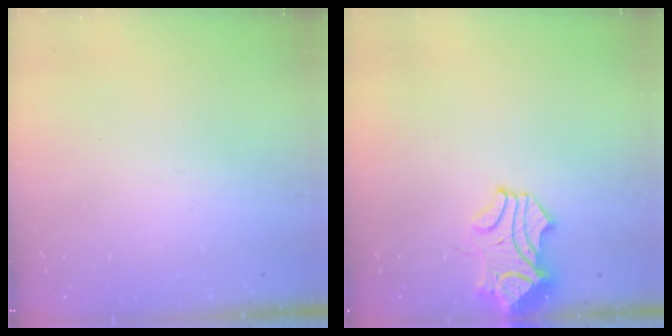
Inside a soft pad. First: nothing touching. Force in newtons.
{"total": 1.1, "press": 0.7, "slide": 0.9}